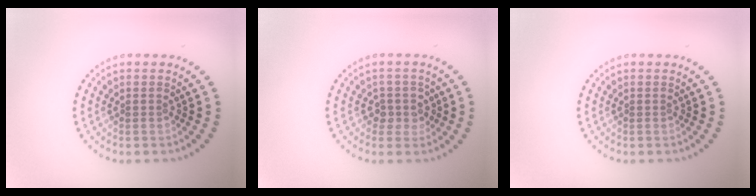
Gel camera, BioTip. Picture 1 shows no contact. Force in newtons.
{"total": 2.0, "press": 1.8, "slide": 1.0}
{"total": 0.0}